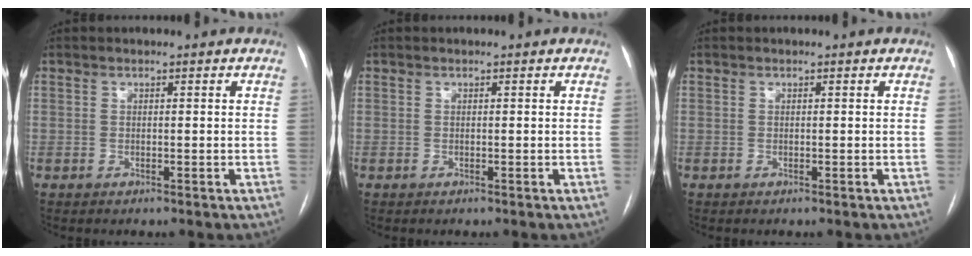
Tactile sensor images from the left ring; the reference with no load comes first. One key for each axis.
{"total": 0.0}
{"total": 0.0}